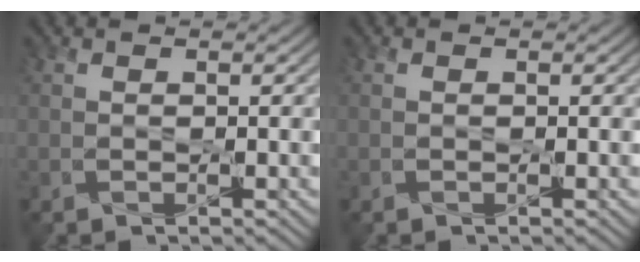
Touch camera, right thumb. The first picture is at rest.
{"total": 0.0}